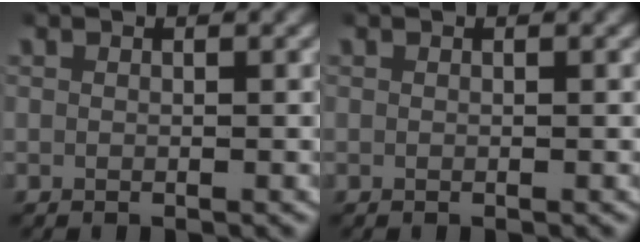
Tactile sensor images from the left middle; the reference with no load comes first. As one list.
[{"total": 0.0}]